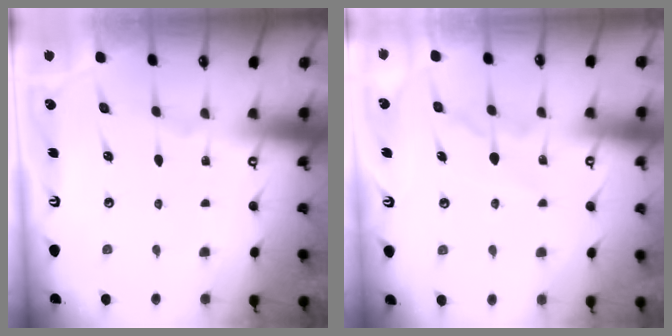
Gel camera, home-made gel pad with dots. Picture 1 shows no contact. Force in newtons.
{"total": 7.1, "press": 7.0, "slide": 0.9}